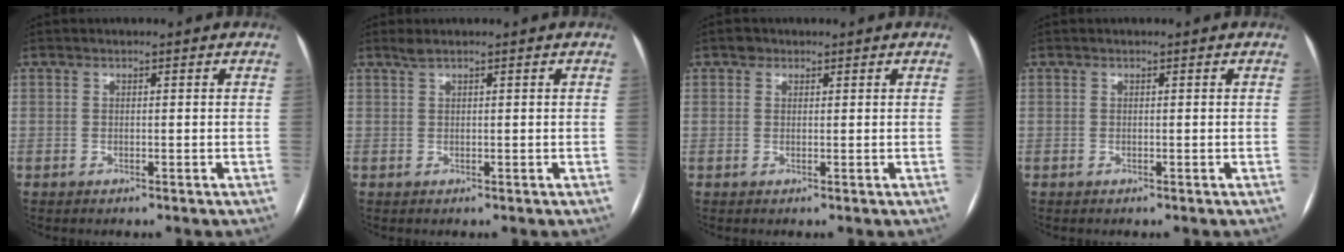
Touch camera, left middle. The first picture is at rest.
{"total": 1.0, "force": [0.8, -0.1, 0.6], "torque": [-0.018, 0.011, 0.022]}
{"total": 1.1, "force": [0.7, 0.9, 0.2], "torque": [0.000, 0.003, 0.008]}
{"total": 0.0}